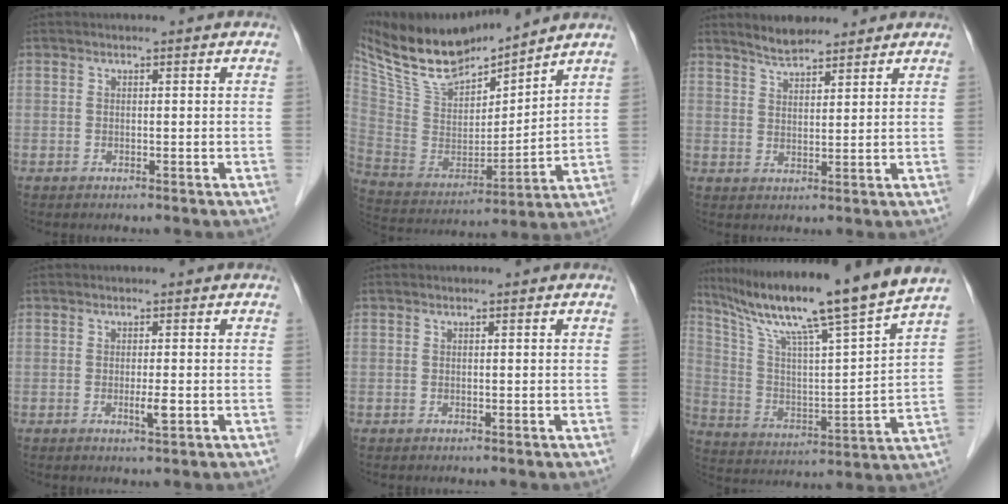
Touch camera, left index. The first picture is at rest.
{"total": 16.6, "force": [14.9, 3.2, 6.7], "torque": [-0.136, -0.003, 0.289]}
{"total": 5.0, "force": [4.6, 1.3, 1.7], "torque": [-0.038, 0.012, 0.083]}
{"total": 1.6, "force": [-0.4, 0.1, 1.6], "torque": [-0.028, -0.005, -0.005]}
{"total": 0.0}
{"total": 20.9, "force": [16.9, -1.6, 12.2], "torque": [-0.203, -0.014, 0.270]}